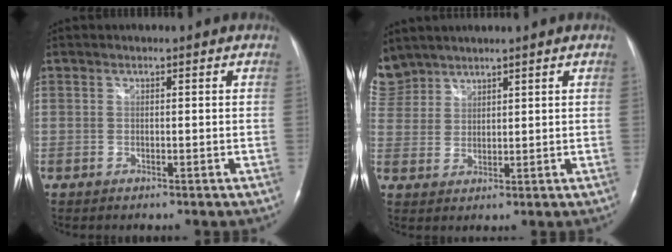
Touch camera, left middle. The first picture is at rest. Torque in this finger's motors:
{"motor_torque": [0.15, -0.14, 0.01, -0.04]}